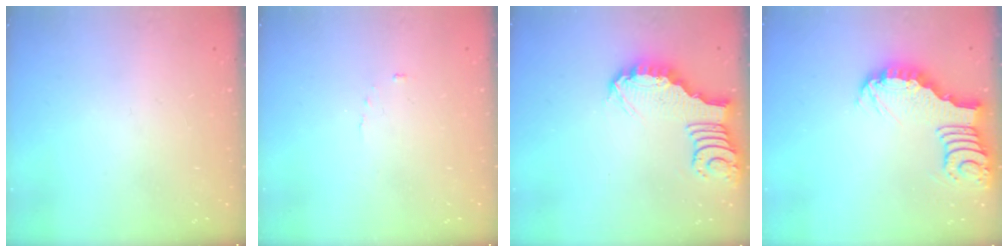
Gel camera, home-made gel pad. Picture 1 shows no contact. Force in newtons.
{"total": 2.6, "press": 2.6, "slide": 0.3}
{"total": 3.3, "press": 3.3, "slide": 0.2}
{"total": 5.6, "press": 5.6, "slide": 0.6}